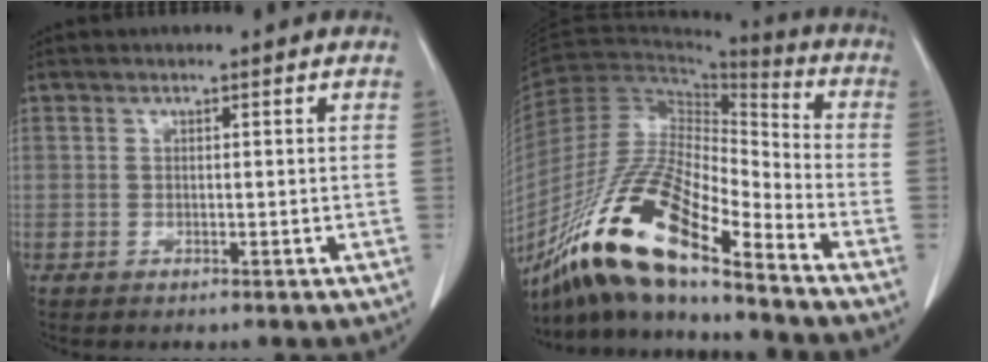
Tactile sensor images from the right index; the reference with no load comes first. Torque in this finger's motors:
{"motor_torque": [0.59, -0.57, 0.44, 0.11]}